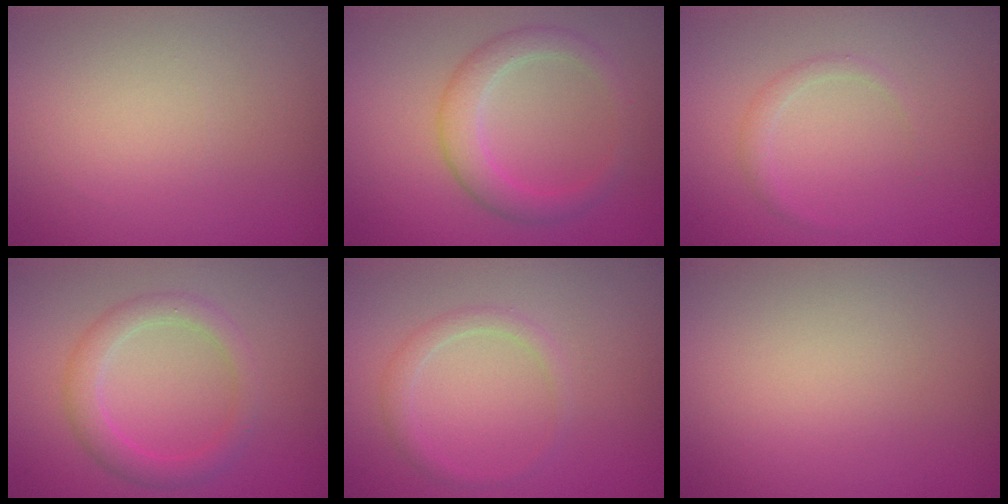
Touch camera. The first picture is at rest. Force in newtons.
{"total": 3.1, "press": 3.1, "slide": 0.2}
{"total": 1.0, "press": 1.0, "slide": 0.1}
{"total": 2.8, "press": 2.8, "slide": 0.1}
{"total": 1.5, "press": 1.5, "slide": 0.1}
{"total": 0.0}